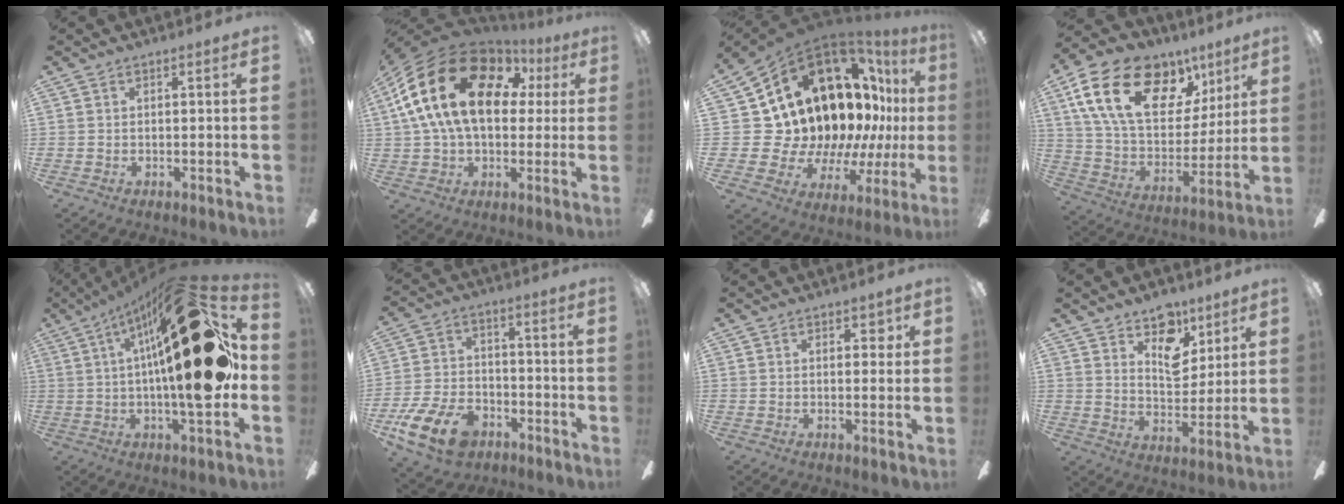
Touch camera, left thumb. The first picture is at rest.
{"total": 23.2, "force": [6.4, 15.1, 16.5], "torque": [-0.333, -0.003, 0.107]}
{"total": 25.1, "force": [7.3, 18.5, 15.3], "torque": [-0.239, -0.109, 0.197]}
{"total": 23.9, "force": [11.5, 14.4, 15.2], "torque": [-0.272, -0.042, 0.209]}
{"total": 31.1, "force": [6.4, 8.0, 29.3], "torque": [-0.441, -0.058, 0.101]}
{"total": 14.8, "force": [-8.8, 8.5, 8.3], "torque": [-0.175, 0.055, -0.156]}
{"total": 2.6, "force": [0.9, 1.5, 2.0], "torque": [-0.016, -0.002, 0.009]}
{"total": 10.7, "force": [6.7, 6.3, 5.3], "torque": [-0.068, -0.036, 0.122]}